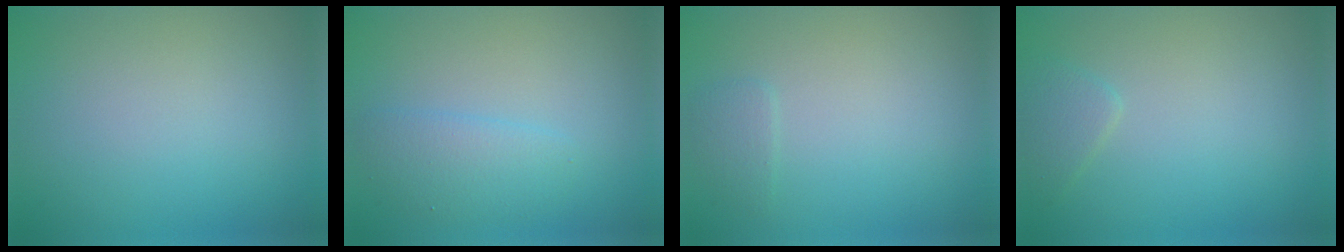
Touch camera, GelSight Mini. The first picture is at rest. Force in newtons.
{"total": 2.4, "press": 2.4, "slide": 0.1}
{"total": 1.0, "press": 1.0, "slide": 0.1}
{"total": 1.5, "press": 1.5, "slide": 0.1}